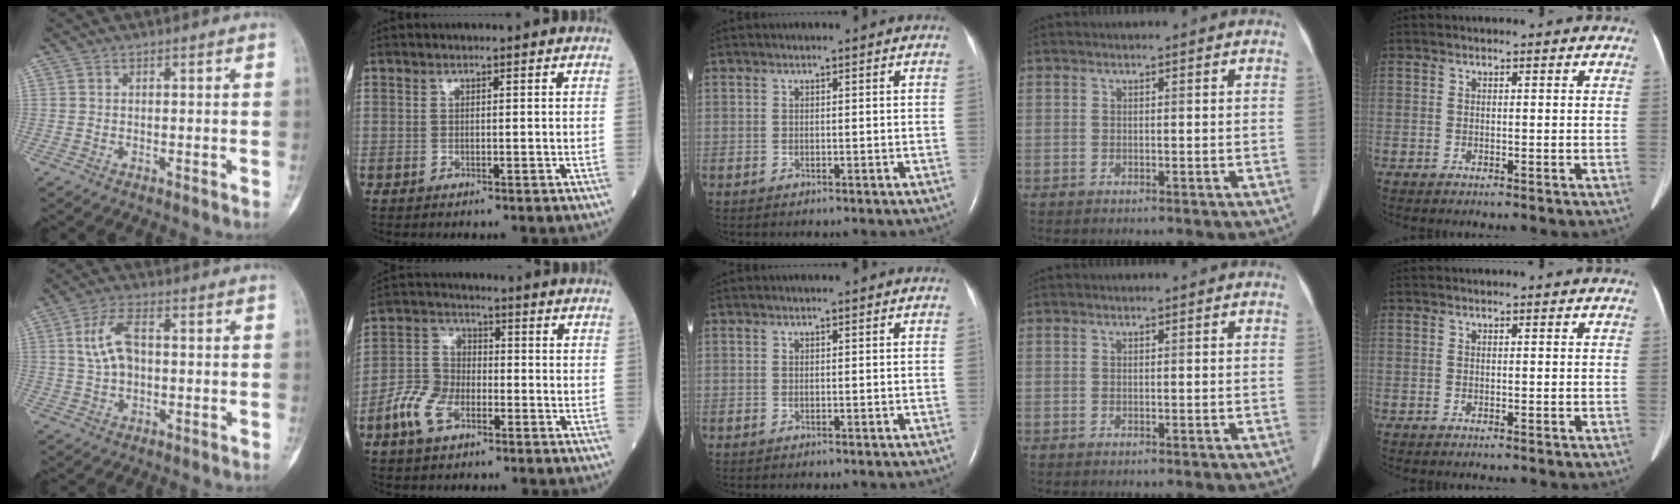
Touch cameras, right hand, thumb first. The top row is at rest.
{"thumb": {"total": 7.1, "force": [0.9, 4.0, 5.8], "torque": [-0.108, 0.019, 0.015]}, "index": {"total": 7.6, "force": [-3.7, 4.6, 4.9], "torque": [-0.112, 0.011, -0.078]}}